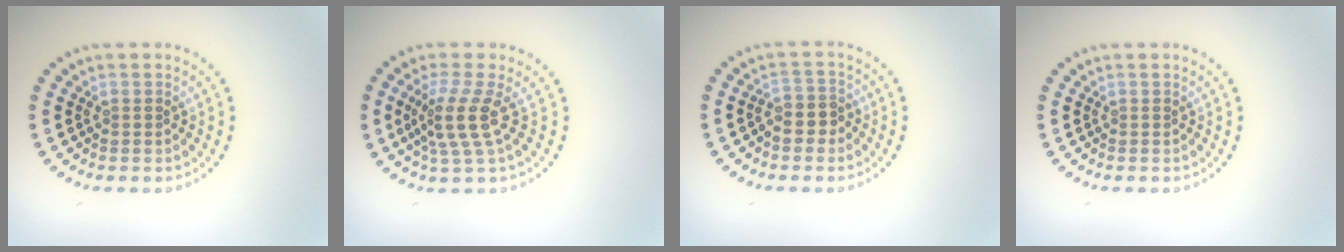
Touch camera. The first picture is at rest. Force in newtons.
{"total": 3.7, "press": 2.8, "slide": 2.4}
{"total": 2.5, "press": 2.2, "slide": 1.1}
{"total": 0.0}